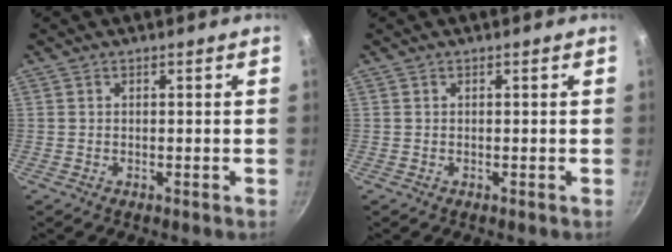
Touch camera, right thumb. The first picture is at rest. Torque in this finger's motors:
{"motor_torque": [0.00, 0.00, 0.11, -0.28, 0.00]}